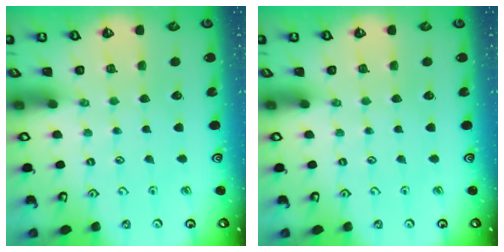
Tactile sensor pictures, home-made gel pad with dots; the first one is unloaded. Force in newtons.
{"total": 0.0}